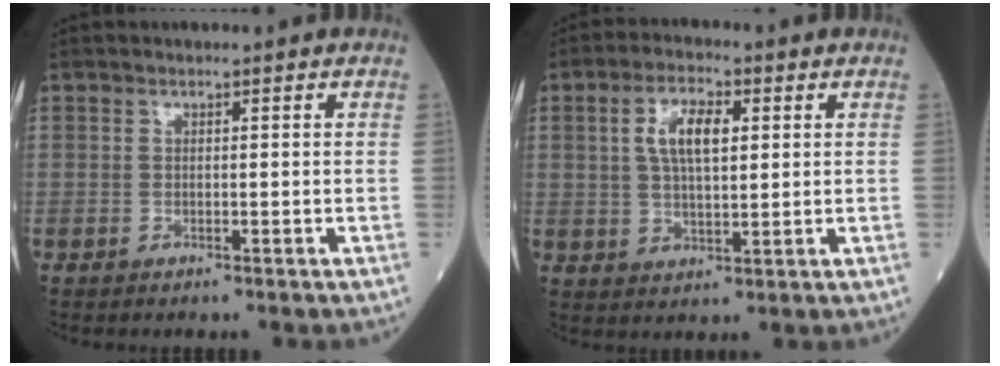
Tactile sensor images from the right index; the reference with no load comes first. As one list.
[{"total": 7.1, "force": [1.9, 2.7, 6.3], "torque": [-0.122, 0.011, 0.036]}]